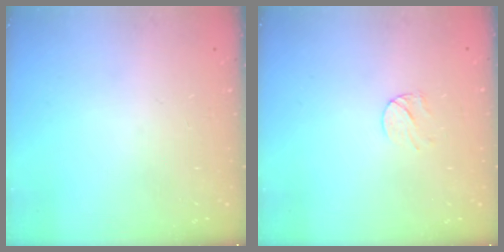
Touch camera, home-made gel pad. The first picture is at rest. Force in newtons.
{"total": 6.6, "press": 6.5, "slide": 0.6}